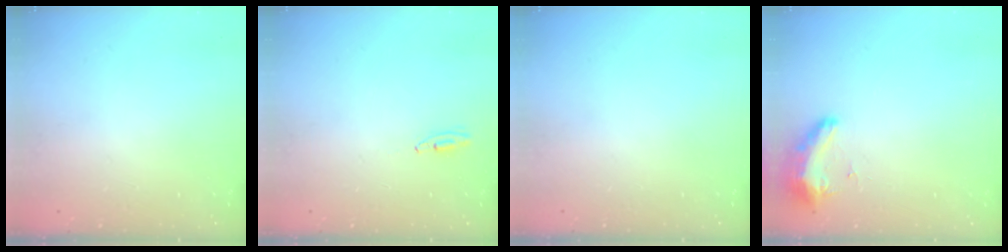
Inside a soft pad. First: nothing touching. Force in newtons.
{"total": 2.7, "press": 2.5, "slide": 1.0}
{"total": 0.0}
{"total": 11.0, "press": 9.7, "slide": 5.3}